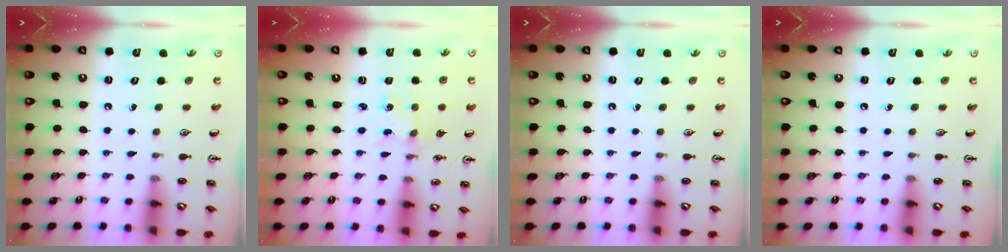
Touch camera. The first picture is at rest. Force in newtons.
{"total": 0.8, "press": 0.8, "slide": 0.1}
{"total": 0.0}
{"total": 0.0}